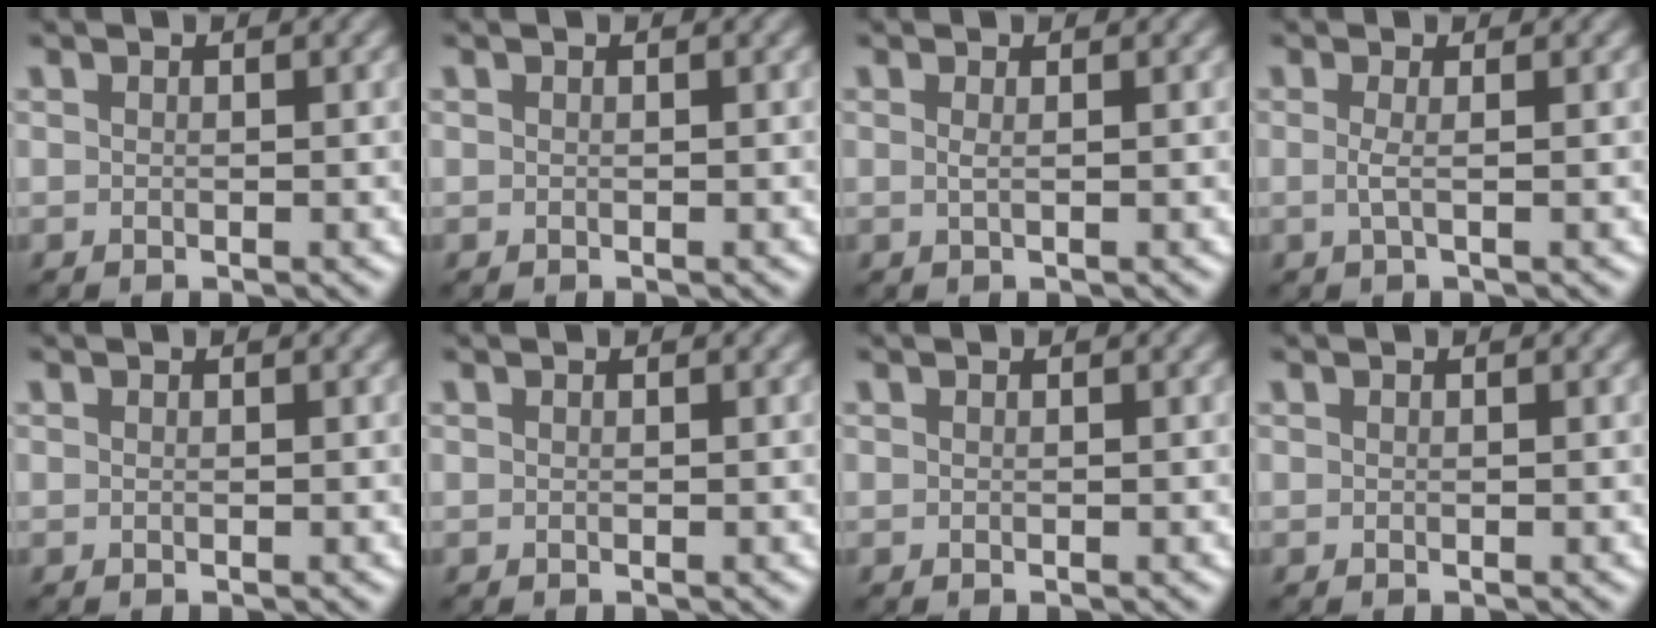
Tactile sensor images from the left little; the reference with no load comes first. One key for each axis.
{"total": 0.0}
{"total": 0.7, "fx": 0.1, "fy": 0.2, "fz": 0.7, "tx": -0.010, "ty": 0.002, "tz": 0.000}
{"total": 1.4, "fx": 0.0, "fy": 0.4, "fz": 1.3, "tx": -0.025, "ty": -0.002, "tz": -0.005}
{"total": 0.0}
{"total": 0.0}
{"total": 0.0}
{"total": 0.0}